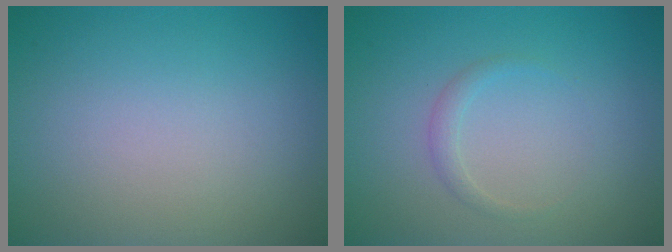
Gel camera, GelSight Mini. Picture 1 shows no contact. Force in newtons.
{"total": 1.0, "press": 1.0, "slide": 0.1}